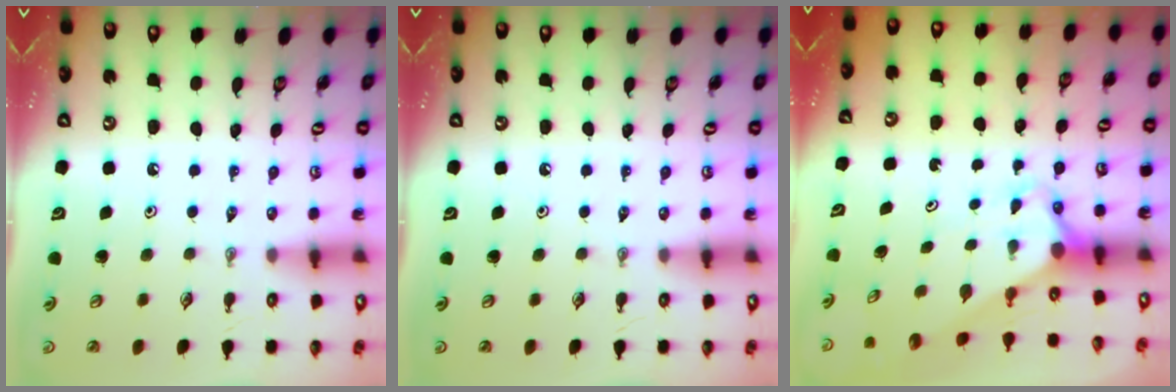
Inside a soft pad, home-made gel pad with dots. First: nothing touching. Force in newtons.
{"total": 0.0}
{"total": 2.9, "press": 2.9, "slide": 0.3}